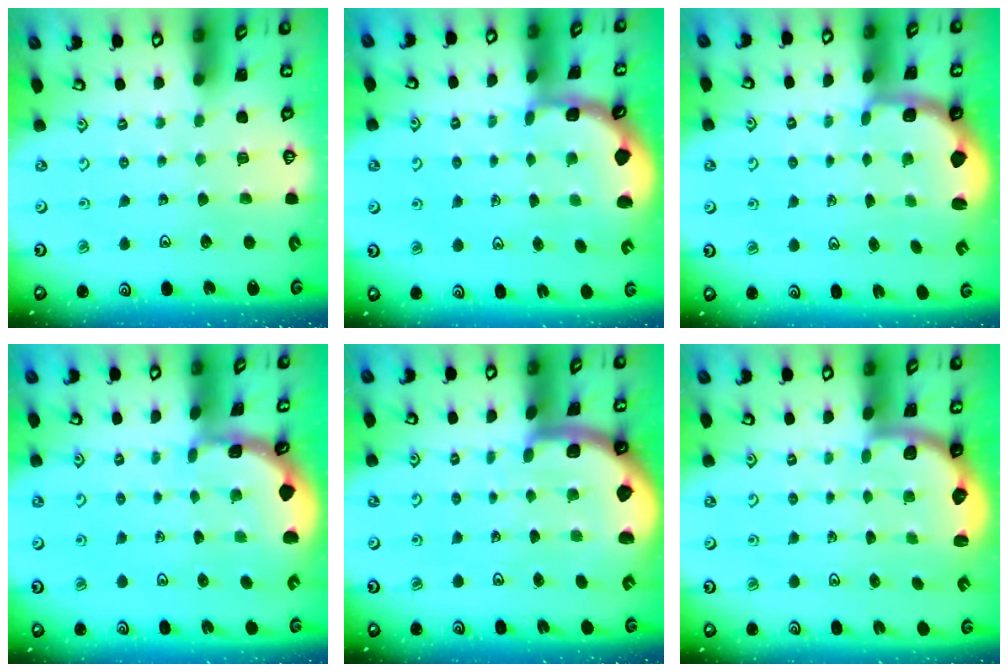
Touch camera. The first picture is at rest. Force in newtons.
{"total": 1.8, "press": 1.7, "slide": 0.4}
{"total": 2.1, "press": 1.3, "slide": 1.6}
{"total": 1.5, "press": 1.5, "slide": 0.1}
{"total": 3.1, "press": 3.0, "slide": 0.6}
{"total": 2.1, "press": 1.9, "slide": 1.0}